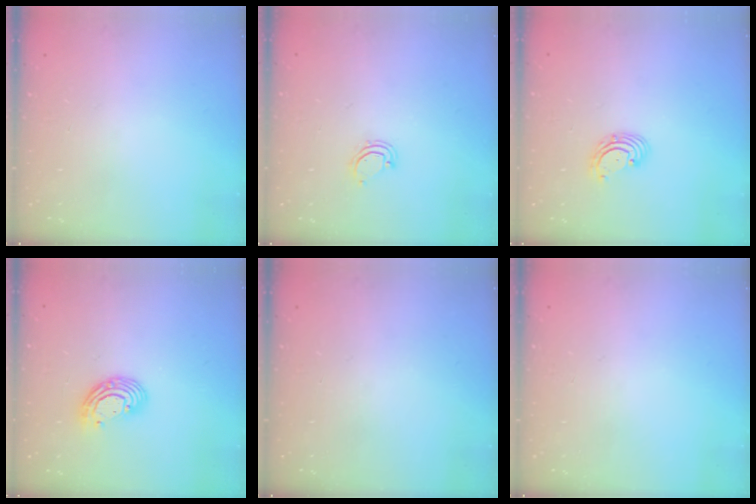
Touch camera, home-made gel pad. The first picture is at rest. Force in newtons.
{"total": 4.3, "press": 4.3, "slide": 0.5}
{"total": 2.9, "press": 2.9, "slide": 0.3}
{"total": 9.0, "press": 9.0, "slide": 0.7}
{"total": 0.0}
{"total": 0.0}